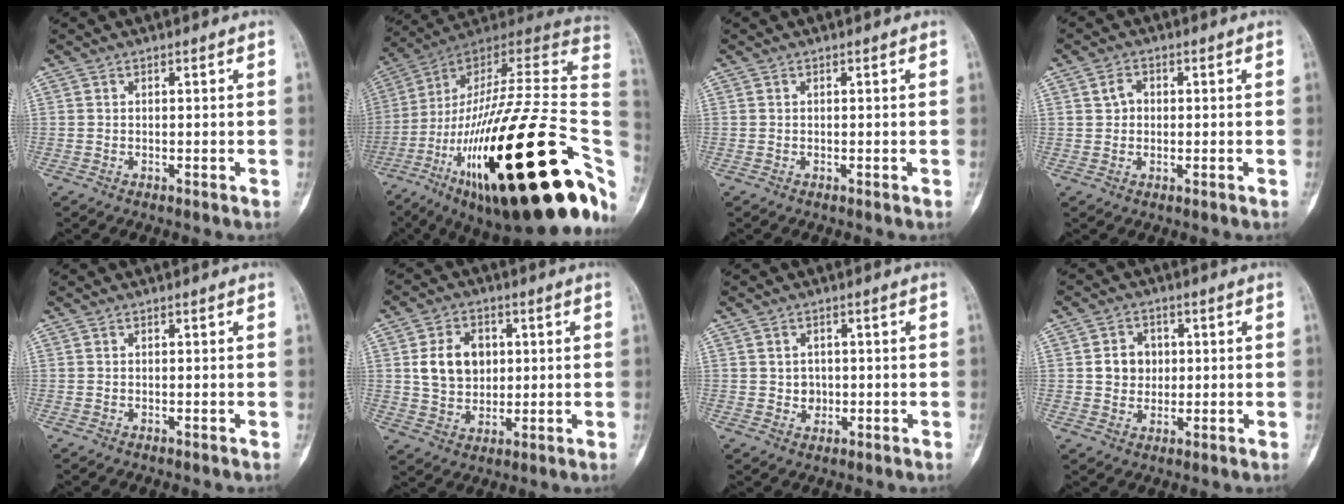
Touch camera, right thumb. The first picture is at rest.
{"total": 41.6, "force": [-12.1, 11.4, 38.2], "torque": [-0.540, 0.064, -0.196]}
{"total": 0.0}
{"total": 2.7, "force": [0.4, 2.2, 1.4], "torque": [-0.018, 0.006, 0.003]}
{"total": 0.0}
{"total": 9.9, "force": [1.9, 7.6, 6.1], "torque": [-0.077, -0.004, 0.039]}
{"total": 2.7, "force": [0.0, 2.5, 1.1], "torque": [0.000, 0.004, 0.002]}
{"total": 5.7, "force": [0.8, 5.0, 2.6], "torque": [-0.014, 0.002, 0.011]}